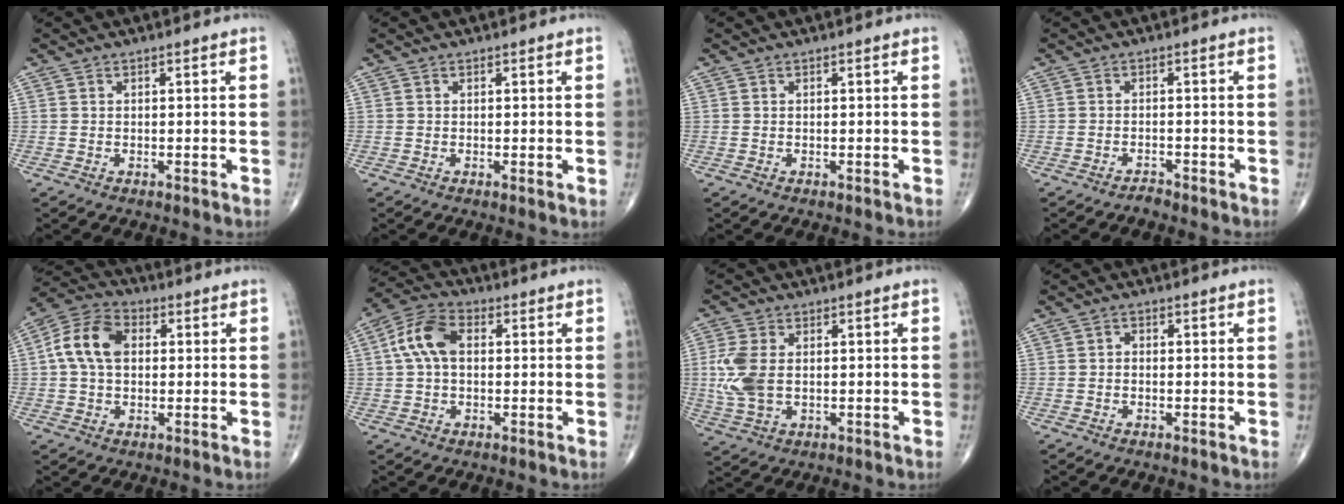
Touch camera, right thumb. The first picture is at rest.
{"total": 0.7, "force": [0.1, 0.2, 0.6], "torque": [-0.010, -0.003, 0.000]}
{"total": 0.0}
{"total": 1.4, "force": [-1.4, 0.3, 0.3], "torque": [-0.010, 0.006, -0.024]}
{"total": 10.4, "force": [1.3, 7.1, 7.4], "torque": [-0.141, 0.026, 0.016]}
{"total": 8.8, "force": [1.1, 5.5, 6.7], "torque": [-0.137, 0.027, 0.014]}
{"total": 8.0, "force": [0.2, 4.9, 6.3], "torque": [-0.153, -0.001, 0.009]}
{"total": 1.1, "force": [-0.2, 0.9, 0.6], "torque": [-0.004, 0.004, -0.008]}